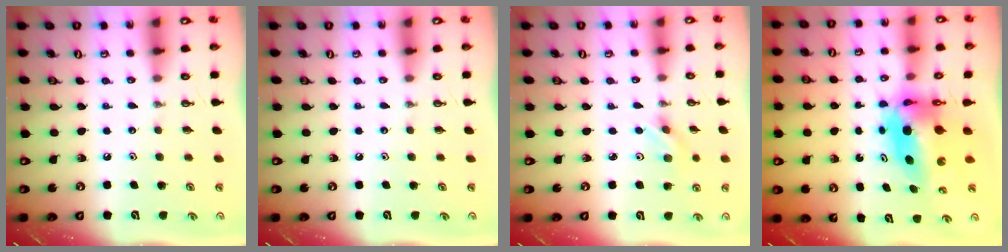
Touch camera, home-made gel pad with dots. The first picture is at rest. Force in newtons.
{"total": 0.0}
{"total": 2.2, "press": 2.1, "slide": 0.7}
{"total": 8.2, "press": 8.1, "slide": 0.9}